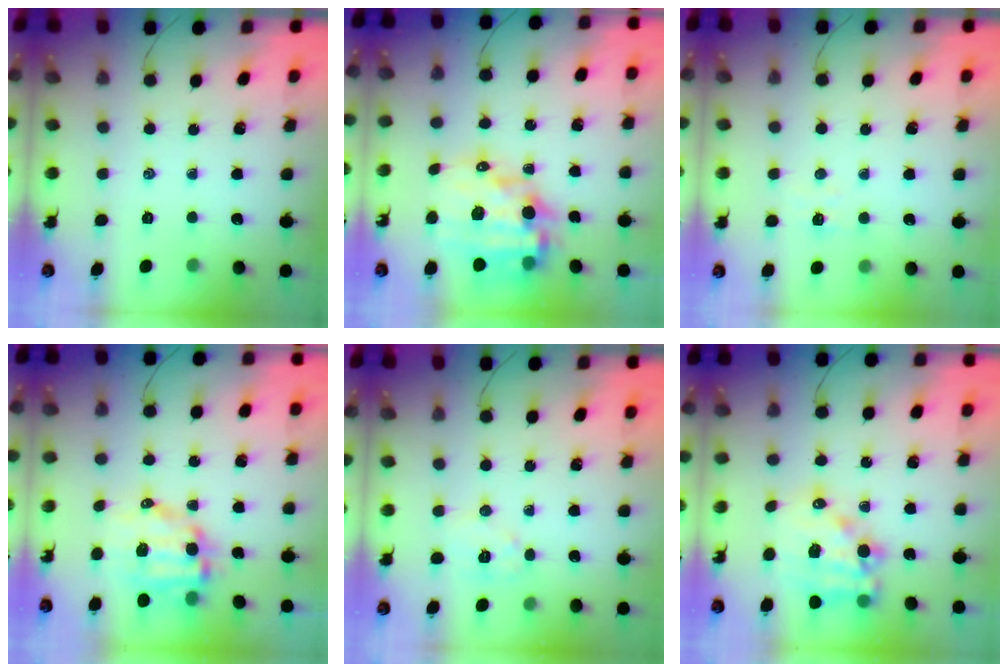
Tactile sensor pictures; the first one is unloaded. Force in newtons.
{"total": 16.4, "press": 15.9, "slide": 3.8}
{"total": 3.4, "press": 3.3, "slide": 0.8}
{"total": 10.3, "press": 10.1, "slide": 2.3}
{"total": 6.5, "press": 6.5, "slide": 0.7}
{"total": 13.2, "press": 12.9, "slide": 3.1}